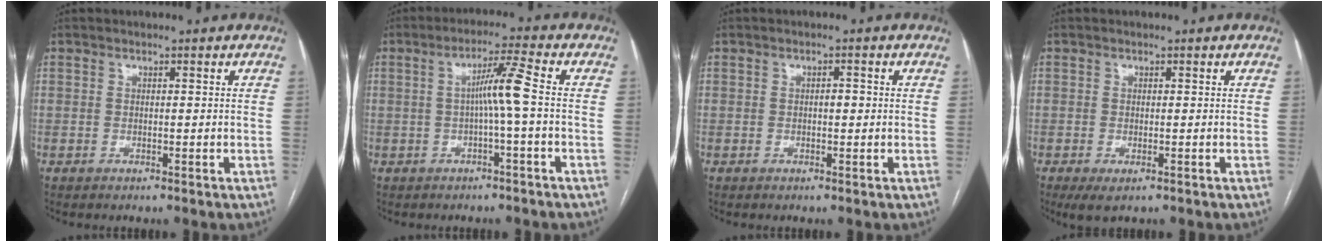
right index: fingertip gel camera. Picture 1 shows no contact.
{"total": 5.4, "force": [-0.4, -0.9, 5.3], "torque": [-0.092, 0.013, -0.004]}
{"total": 1.3, "force": [0.0, 0.6, 1.1], "torque": [-0.016, 0.003, -0.001]}
{"total": 2.7, "force": [-1.5, 1.0, 2.1], "torque": [-0.027, -0.004, -0.016]}